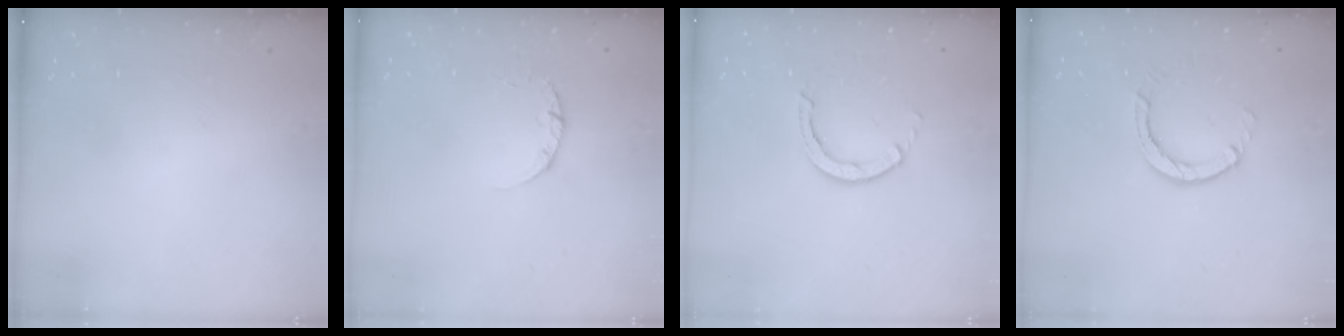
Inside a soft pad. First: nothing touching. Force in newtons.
{"total": 2.4, "press": 2.3, "slide": 0.3}
{"total": 2.6, "press": 2.6, "slide": 0.3}
{"total": 2.9, "press": 2.9, "slide": 0.5}